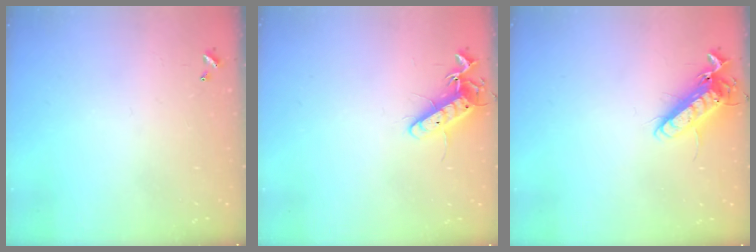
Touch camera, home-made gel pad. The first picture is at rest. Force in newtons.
{"total": 12.2, "press": 12.2, "slide": 0.9}
{"total": 14.2, "press": 14.0, "slide": 2.5}